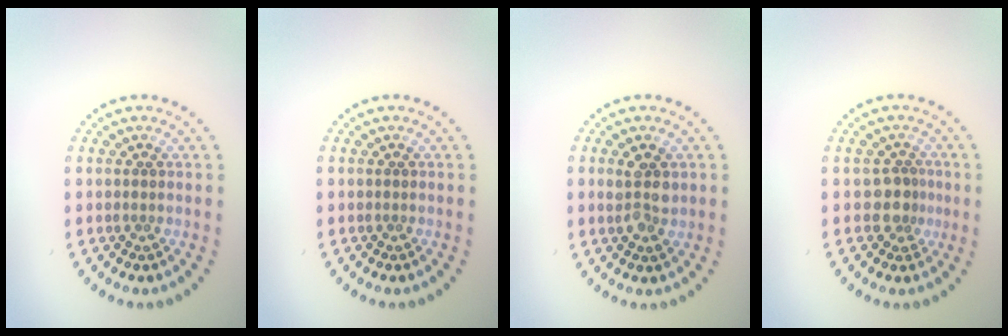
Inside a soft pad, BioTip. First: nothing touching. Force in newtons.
{"total": 0.0}
{"total": 2.5, "press": 2.5, "slide": 0.6}
{"total": 2.2, "press": 1.6, "slide": 1.4}